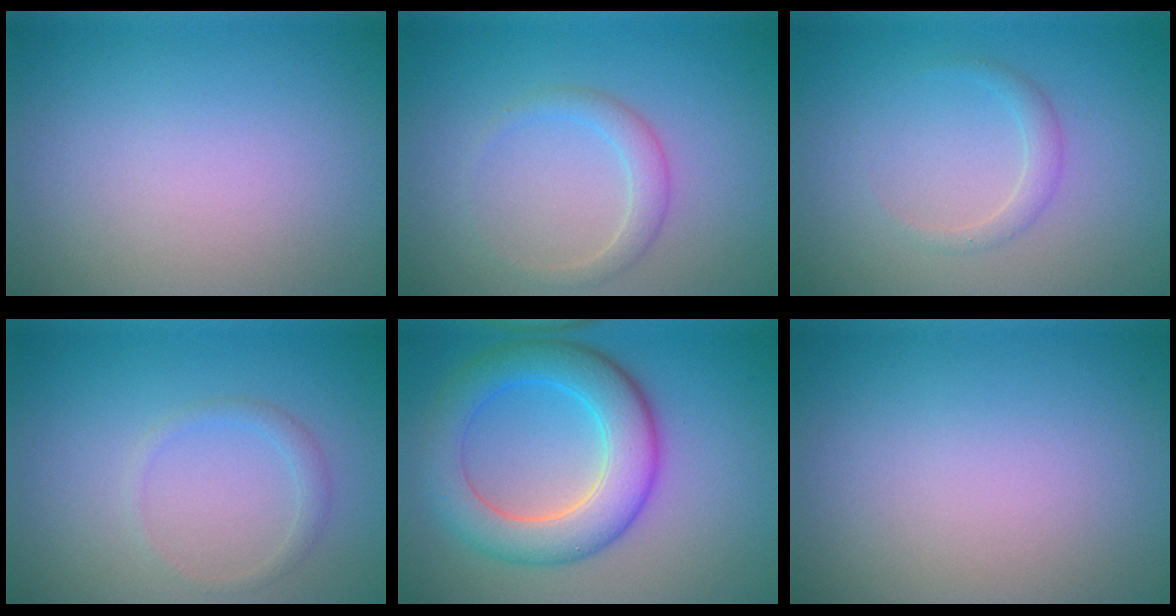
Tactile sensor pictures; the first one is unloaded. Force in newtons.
{"total": 1.9, "press": 1.9, "slide": 0.1}
{"total": 1.4, "press": 1.4, "slide": 0.1}
{"total": 1.2, "press": 1.1, "slide": 0.1}
{"total": 7.2, "press": 7.2, "slide": 0.2}
{"total": 0.0}